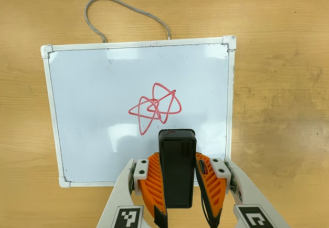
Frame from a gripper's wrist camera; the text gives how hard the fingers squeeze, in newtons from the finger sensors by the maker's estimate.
{"total": 4.7, "left": 3.3, "right": 6.0}